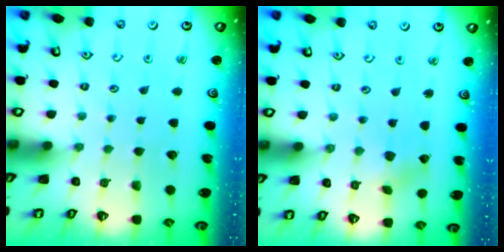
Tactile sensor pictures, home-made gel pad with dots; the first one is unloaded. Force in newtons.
{"total": 1.5, "press": 1.4, "slide": 0.2}